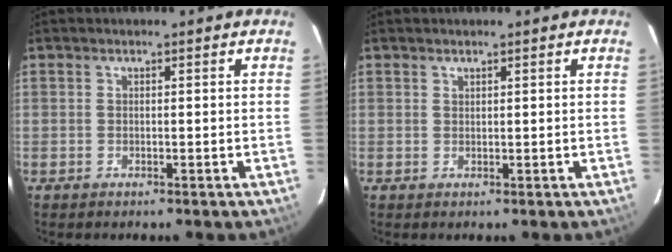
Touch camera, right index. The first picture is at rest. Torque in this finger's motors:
{"motor_torque": [-0.04, 0.05, 0.02, 0.00]}